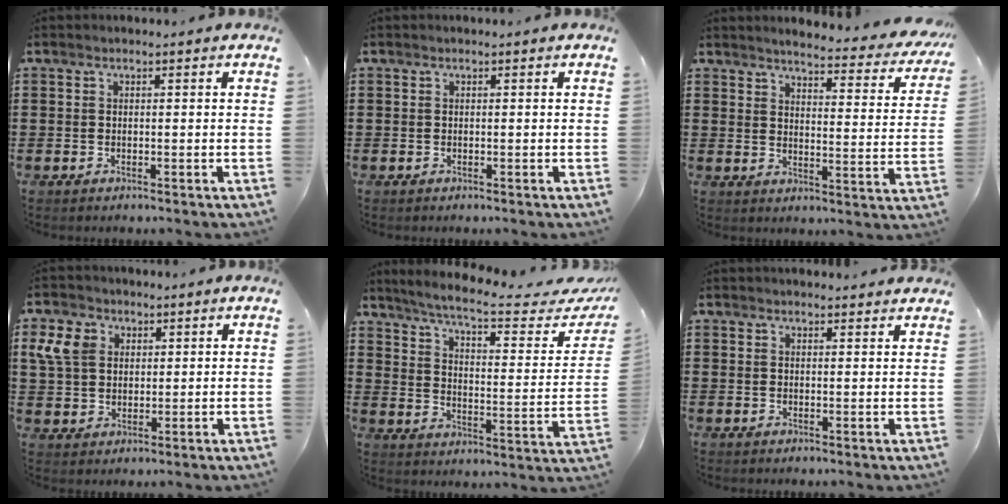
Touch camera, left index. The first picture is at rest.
{"total": 0.0}
{"total": 4.0, "force": [3.7, -0.3, 1.5], "torque": [-0.041, -0.034, 0.054]}
{"total": 5.7, "force": [2.2, 4.7, 2.4], "torque": [-0.075, 0.014, 0.038]}
{"total": 6.6, "force": [5.5, -0.3, 3.6], "torque": [-0.095, -0.038, 0.090]}
{"total": 1.6, "force": [1.5, 0.2, 0.2], "torque": [-0.007, 0.002, 0.030]}